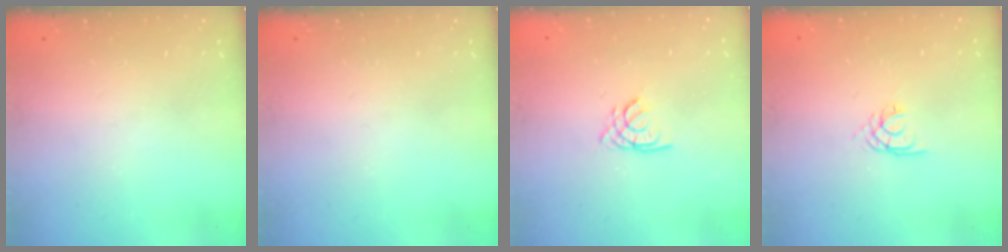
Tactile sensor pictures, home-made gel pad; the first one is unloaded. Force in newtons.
{"total": 0.0}
{"total": 1.8, "press": 1.8, "slide": 0.3}
{"total": 1.7, "press": 1.7, "slide": 0.1}